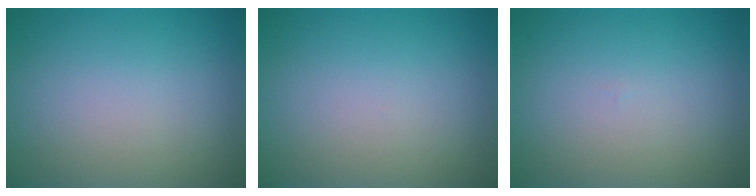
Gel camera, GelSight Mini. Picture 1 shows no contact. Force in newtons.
{"total": 0.0}
{"total": 0.0}